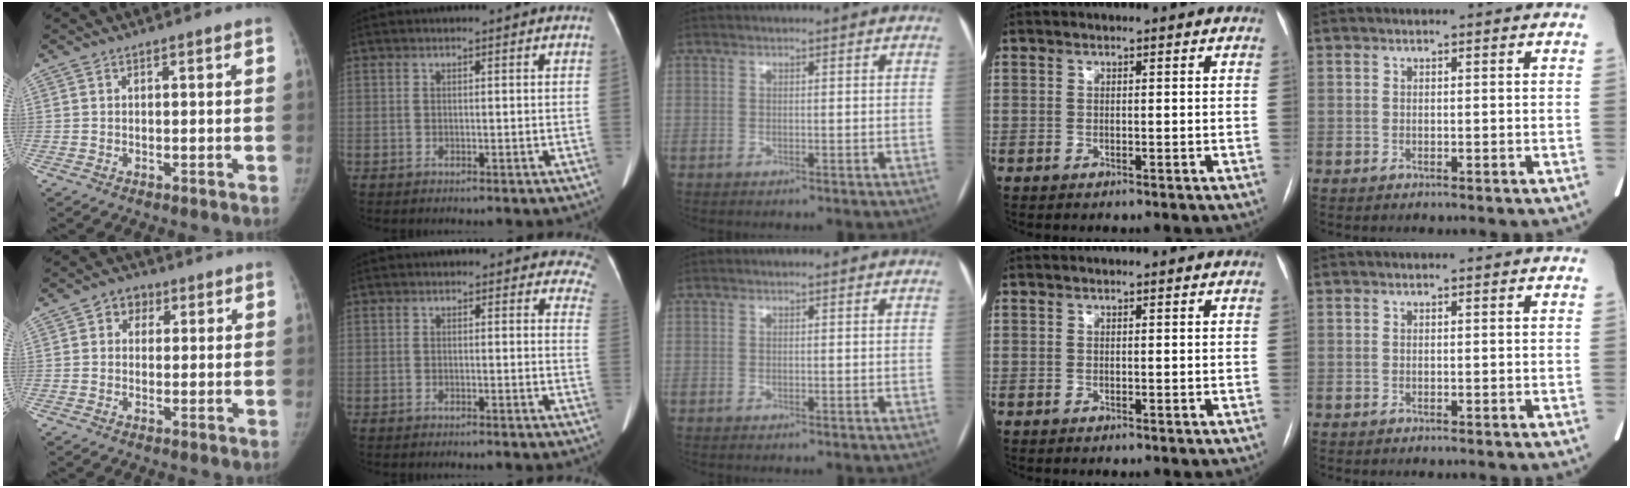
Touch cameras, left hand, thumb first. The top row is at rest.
{"thumb": {"total": 4.3, "force": [1.4, 3.5, 1.9], "torque": [-0.003, 0.002, 0.016]}, "index": {"total": 5.0, "force": [4.4, 2.3, 0.6], "torque": [0.030, -0.011, 0.007]}}